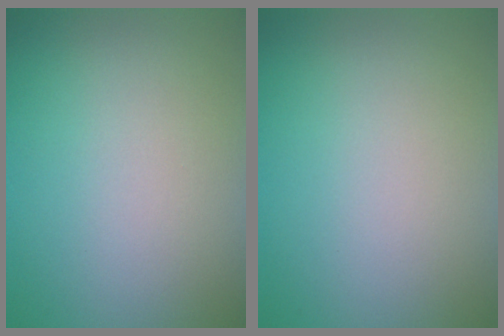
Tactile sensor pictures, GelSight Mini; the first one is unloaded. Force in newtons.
{"total": 0.0}